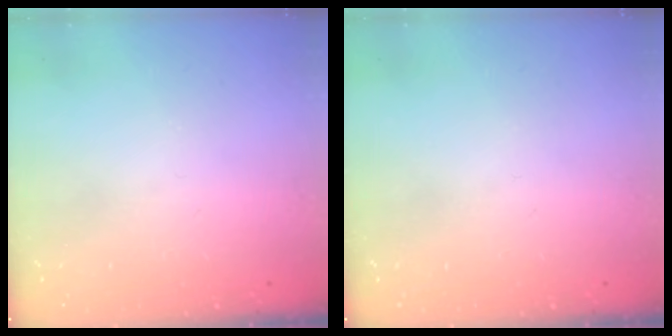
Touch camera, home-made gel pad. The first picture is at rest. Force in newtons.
{"total": 0.0}